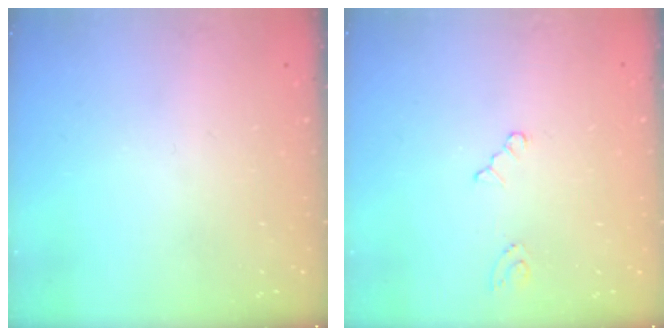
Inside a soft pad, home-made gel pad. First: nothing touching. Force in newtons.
{"total": 2.8, "press": 2.8, "slide": 0.4}